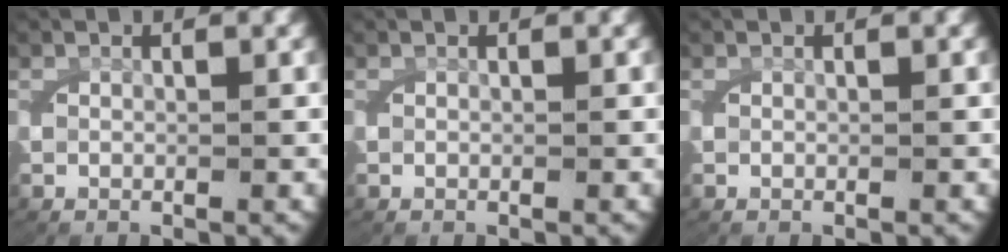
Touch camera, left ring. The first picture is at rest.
{"total": 0.0}
{"total": 0.0}